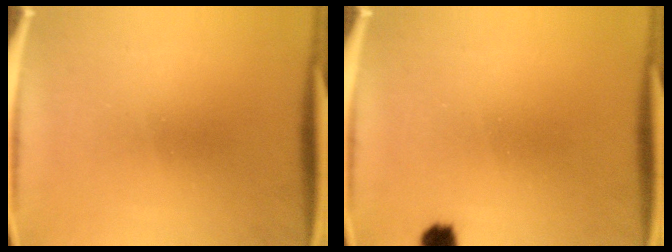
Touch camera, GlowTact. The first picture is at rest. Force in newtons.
{"total": 2.7}